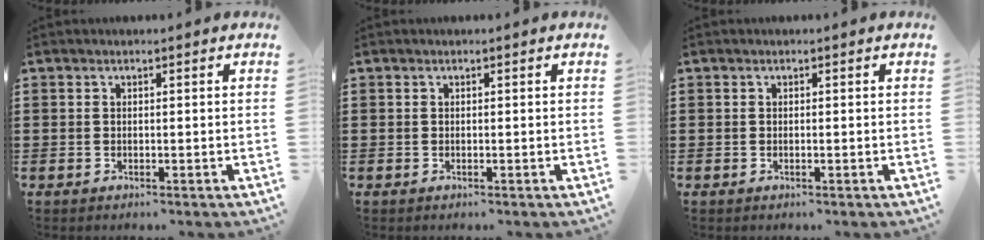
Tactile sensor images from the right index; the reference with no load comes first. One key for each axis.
{"total": 0.0}
{"total": 0.0}